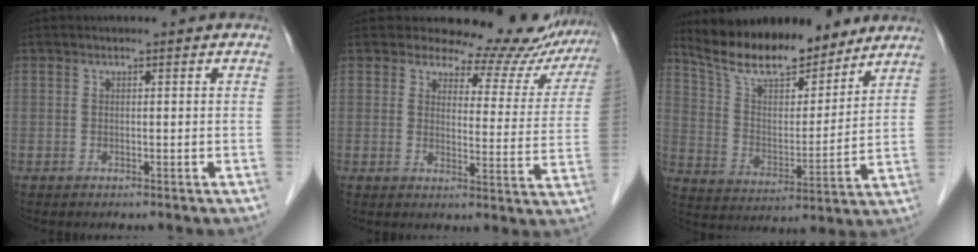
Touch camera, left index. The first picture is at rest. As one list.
[{"total": 13.6, "force": [13.0, 3.5, 1.3], "torque": [0.009, -0.050, 0.127]}, {"total": 15.2, "force": [13.0, 4.3, 6.5], "torque": [-0.103, -0.003, 0.230]}]